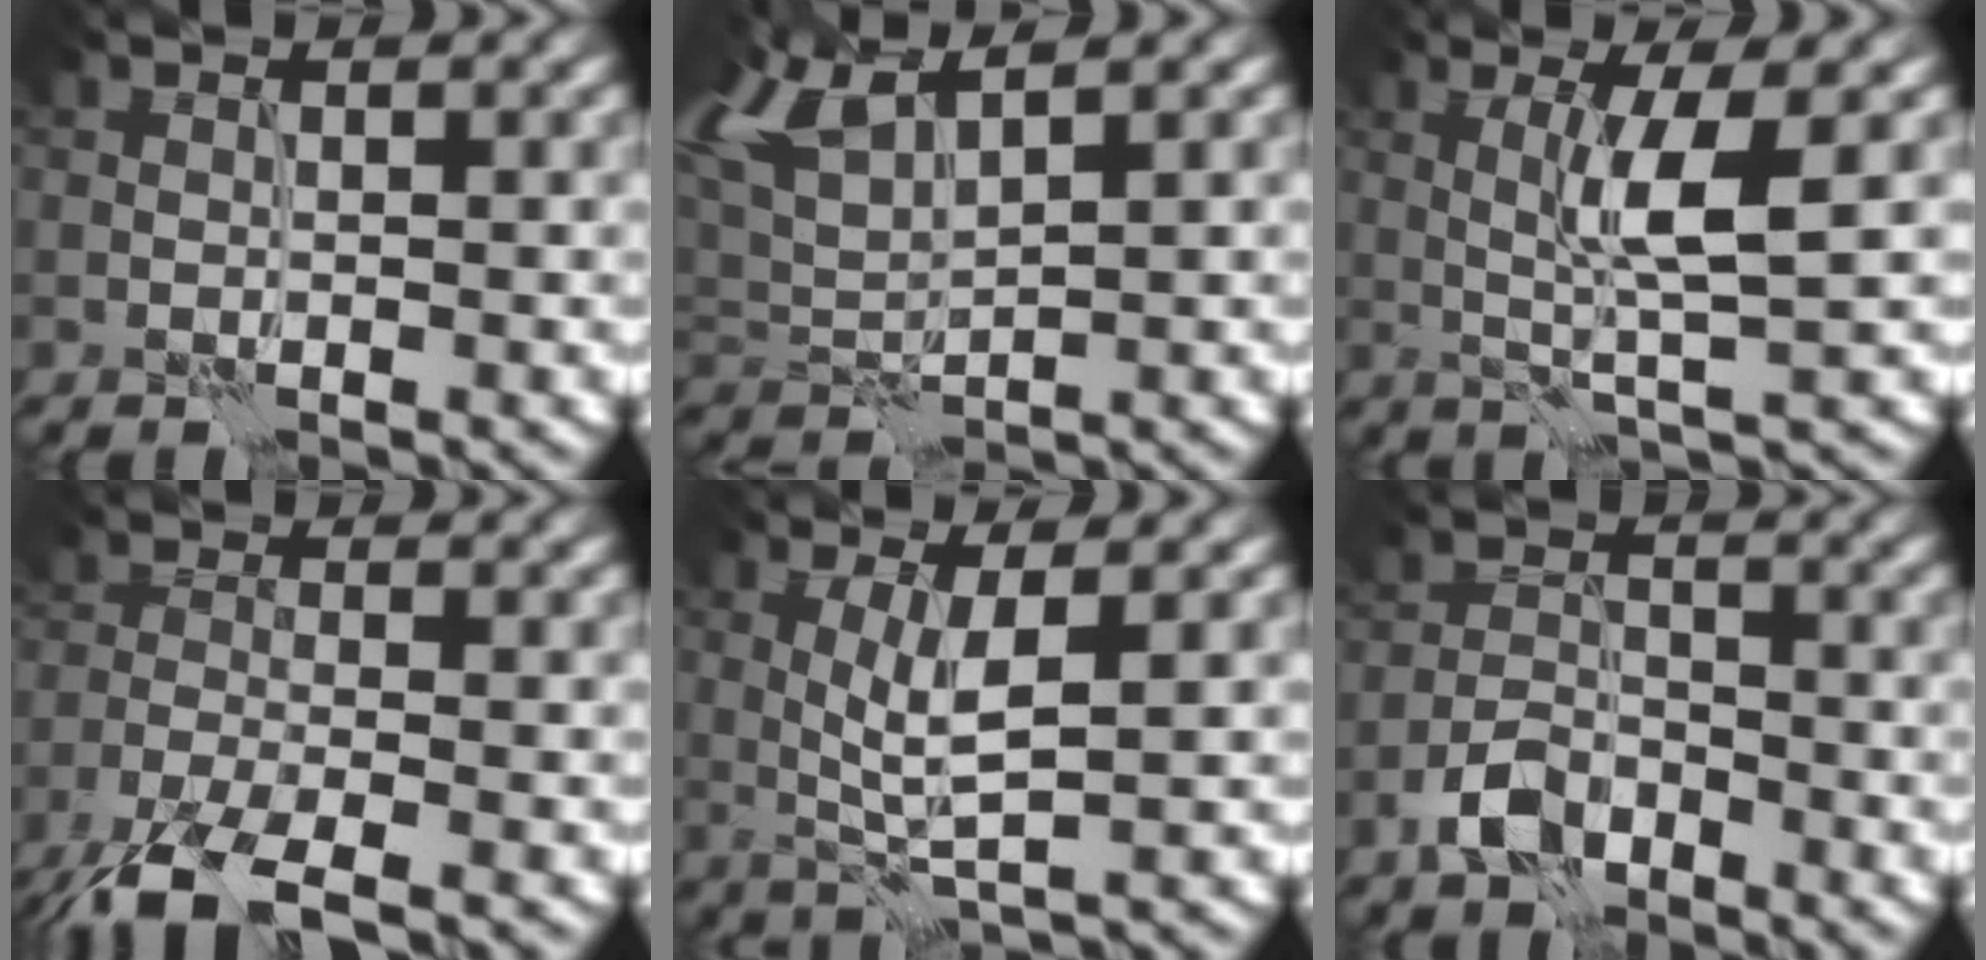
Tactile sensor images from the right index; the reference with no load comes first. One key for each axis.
{"total": 5.9, "fx": 3.9, "fy": 1.7, "fz": 4.0, "tx": -0.099, "ty": 0.022, "tz": 0.074}
{"total": 4.2, "fx": 0.7, "fy": 0.0, "fz": 4.2, "tx": -0.088, "ty": 0.001, "tz": 0.018}
{"total": 6.9, "fx": -5.0, "fy": 1.7, "fz": 4.4, "tx": -0.089, "ty": -0.017, "tz": -0.104}
{"total": 3.7, "fx": 0.5, "fy": 0.4, "fz": 3.6, "tx": -0.078, "ty": -0.001, "tz": 0.014}
{"total": 3.6, "fx": -2.5, "fy": 1.8, "fz": 1.9, "tx": -0.033, "ty": 0.005, "tz": -0.057}